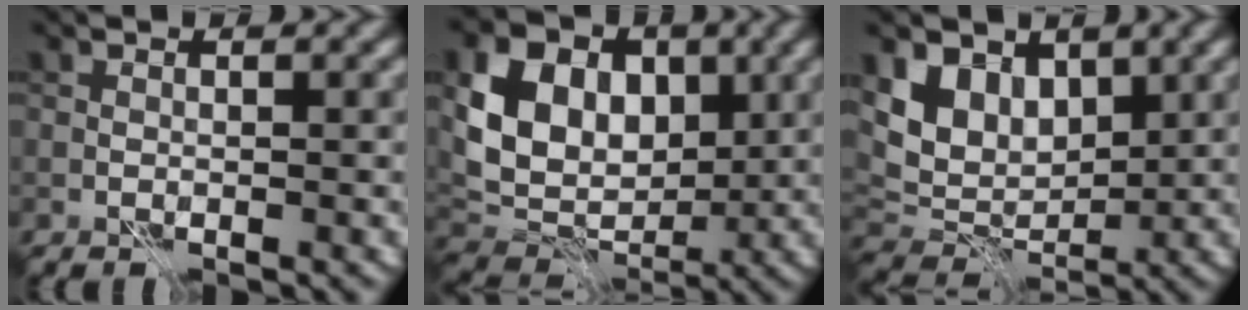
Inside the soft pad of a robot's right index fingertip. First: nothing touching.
{"total": 9.2, "force": [2.7, 6.8, 5.6], "torque": [-0.110, -0.004, 0.039]}
{"total": 5.7, "force": [2.9, 3.9, 2.9], "torque": [-0.058, -0.009, 0.045]}